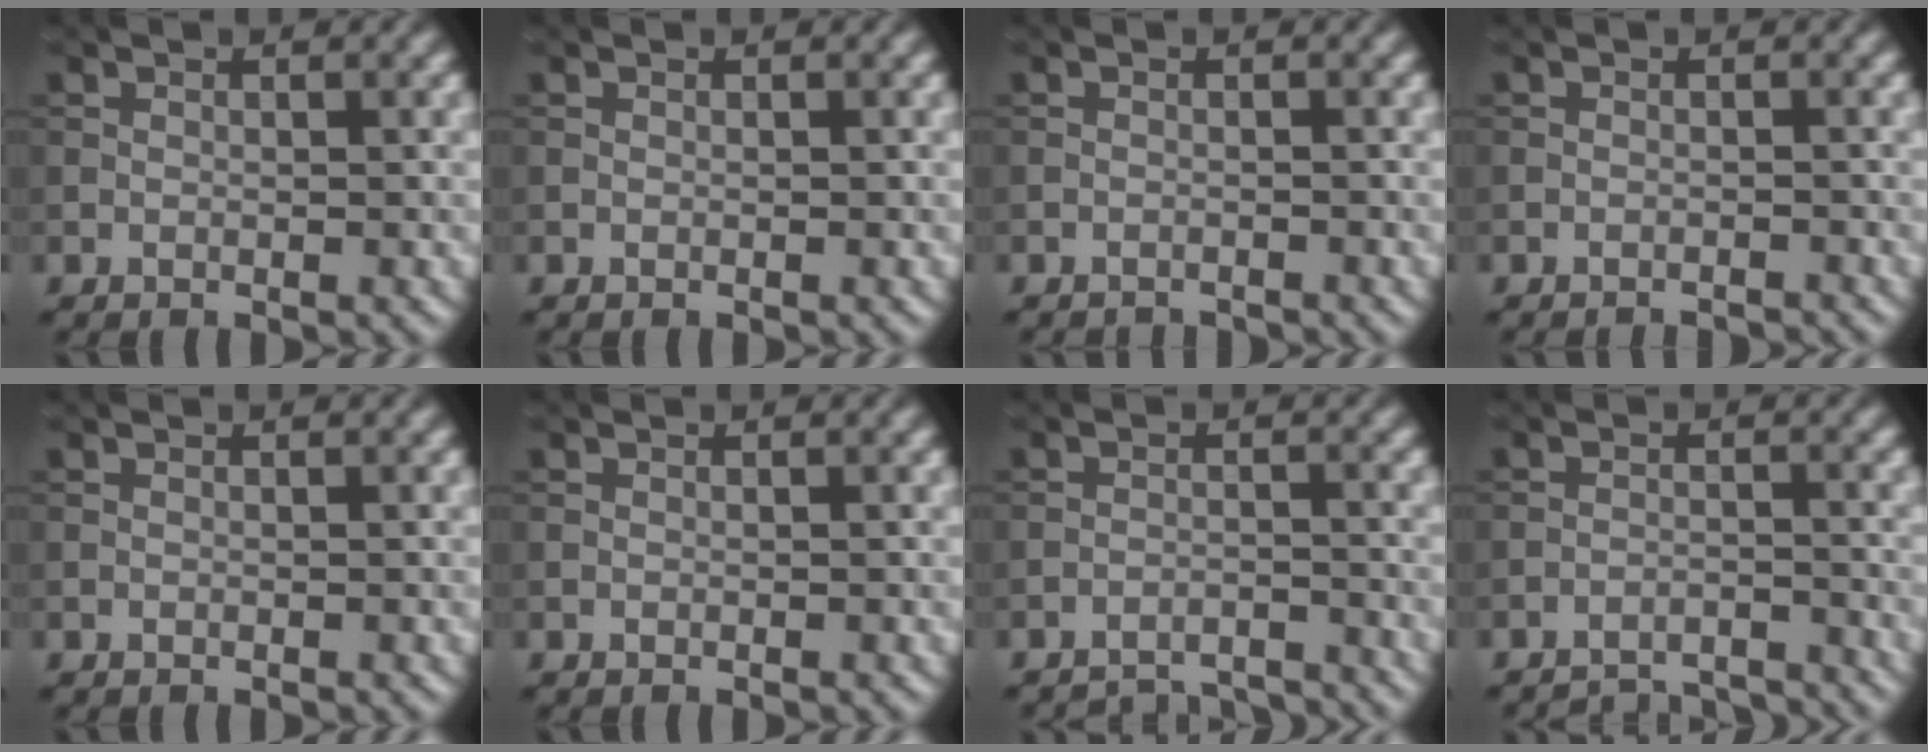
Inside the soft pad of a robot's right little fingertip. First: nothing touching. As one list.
[{"total": 0.0}, {"total": 2.0, "force": [-1.9, 0.2, 0.2], "torque": [0.004, -0.007, -0.030]}, {"total": 2.1, "force": [-2.1, 0.2, 0.5], "torque": [-0.006, 0.002, -0.030]}, {"total": 0.0}, {"total": 0.0}, {"total": 5.3, "force": [-5.2, 0.7, 0.7], "torque": [-0.012, -0.004, -0.075]}, {"total": 6.0, "force": [-5.9, 1.0, 0.9], "torque": [-0.013, -0.003, -0.086]}]